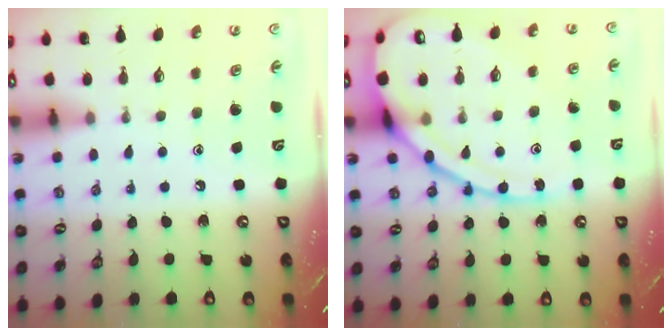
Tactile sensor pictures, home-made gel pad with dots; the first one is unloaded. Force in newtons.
{"total": 16.4, "press": 16.3, "slide": 1.5}